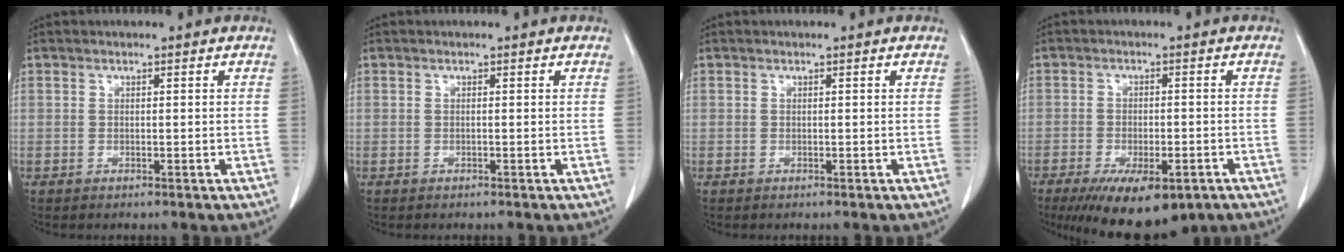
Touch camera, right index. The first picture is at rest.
{"total": 0.0}
{"total": 0.0}
{"total": 12.3, "force": [-7.9, 4.9, 8.1], "torque": [-0.124, -0.010, -0.112]}